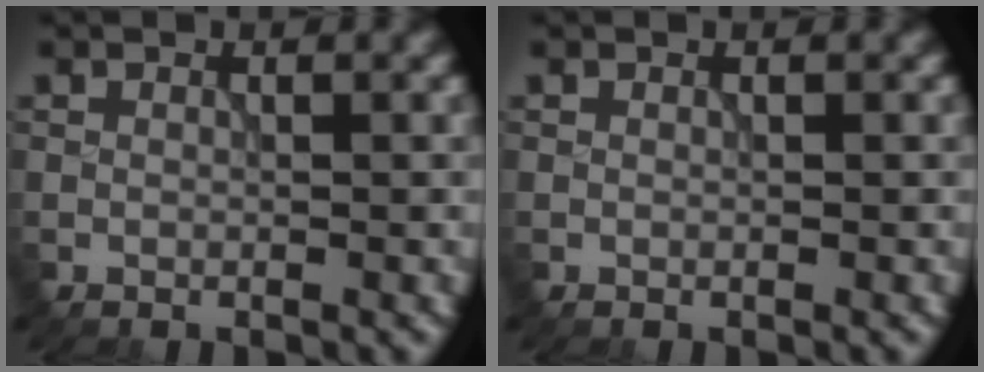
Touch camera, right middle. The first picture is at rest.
{"total": 0.0}